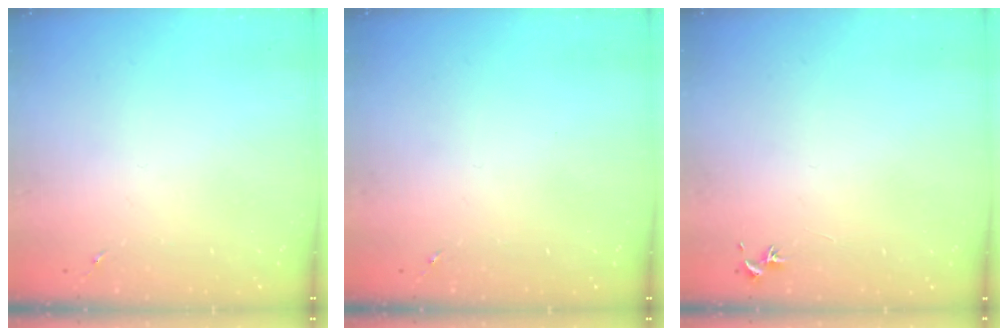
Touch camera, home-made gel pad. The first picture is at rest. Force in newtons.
{"total": 0.0}
{"total": 0.8, "press": 0.7, "slide": 0.3}